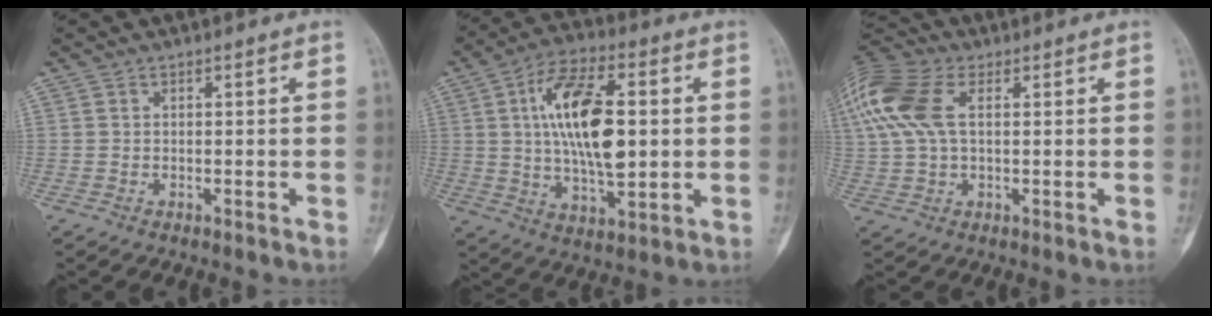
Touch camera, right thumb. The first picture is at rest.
{"total": 18.0, "force": [2.2, 8.3, 15.8], "torque": [-0.263, 0.003, 0.036]}
{"total": 16.5, "force": [4.8, 9.6, 12.6], "torque": [-0.315, 0.026, 0.087]}